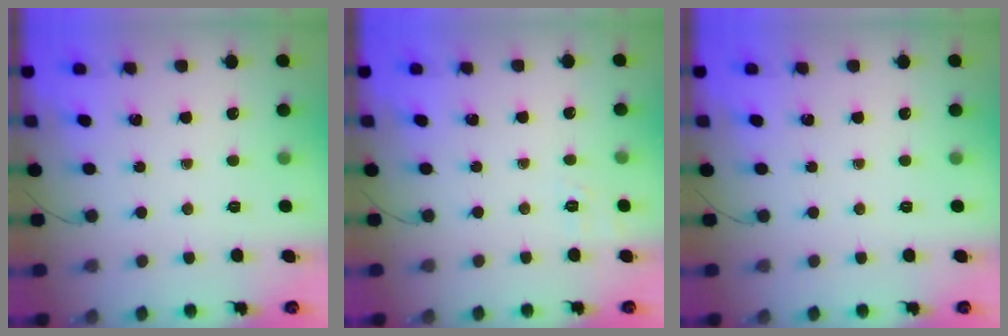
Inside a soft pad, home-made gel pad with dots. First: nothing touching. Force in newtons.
{"total": 1.8, "press": 0.4, "slide": 1.7}
{"total": 0.0}